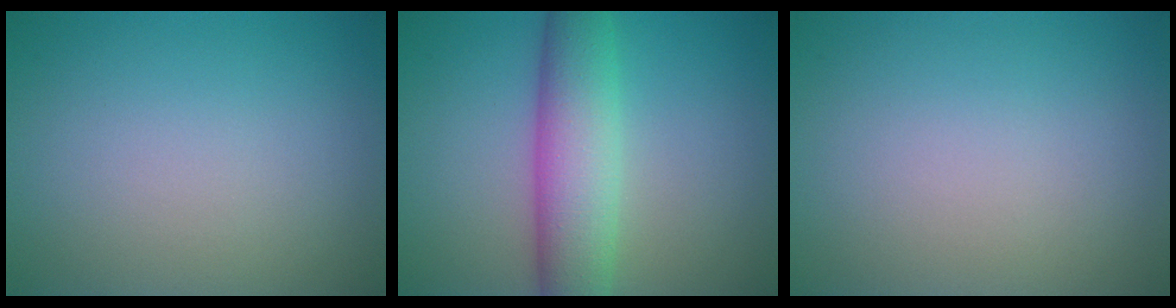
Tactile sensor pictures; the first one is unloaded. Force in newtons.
{"total": 5.9, "press": 5.9, "slide": 0.3}
{"total": 0.0}